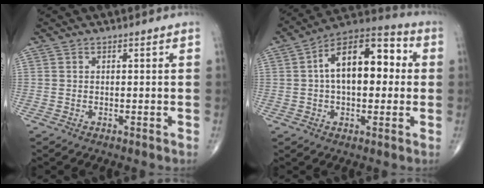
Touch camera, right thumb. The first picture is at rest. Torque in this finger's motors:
{"motor_torque": [1.13, 3.77, 1.84, 0.25, 0.41]}